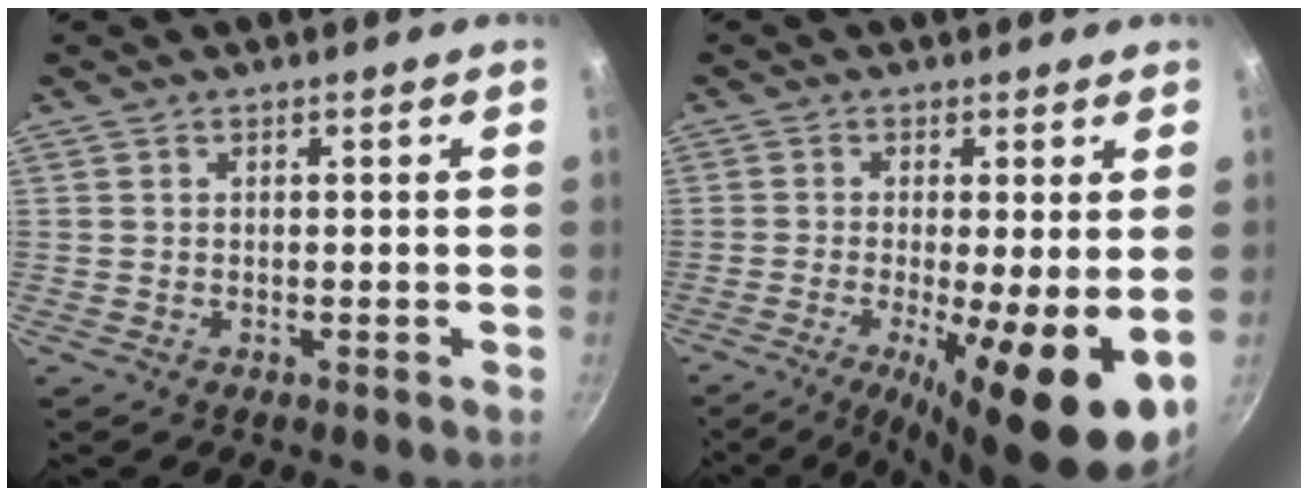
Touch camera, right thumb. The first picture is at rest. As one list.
[{"total": 15.4, "force": [-4.6, 3.4, 14.3], "torque": [-0.192, -0.022, -0.057]}]